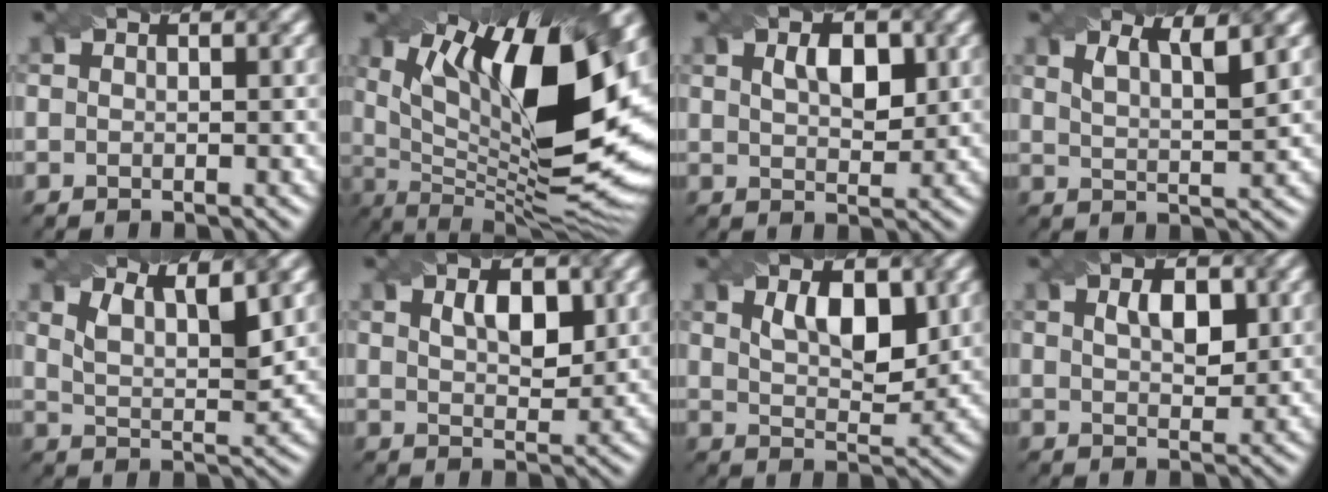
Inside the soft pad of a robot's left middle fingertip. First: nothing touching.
{"total": 18.7, "force": [5.4, 6.4, 16.7], "torque": [-0.255, 0.011, 0.101]}
{"total": 3.4, "force": [1.2, 1.7, 2.7], "torque": [-0.050, 0.003, 0.025]}
{"total": 4.1, "force": [2.6, 1.2, 3.0], "torque": [-0.032, 0.013, 0.026]}
{"total": 5.2, "force": [3.5, 1.6, 3.5], "torque": [-0.056, 0.011, 0.047]}
{"total": 3.6, "force": [1.4, 1.8, 2.8], "torque": [-0.051, 0.002, 0.027]}
{"total": 4.9, "force": [1.9, 2.2, 3.9], "torque": [-0.068, -0.003, 0.033]}
{"total": 3.0, "force": [1.1, 1.5, 2.3], "torque": [-0.045, 0.003, 0.023]}